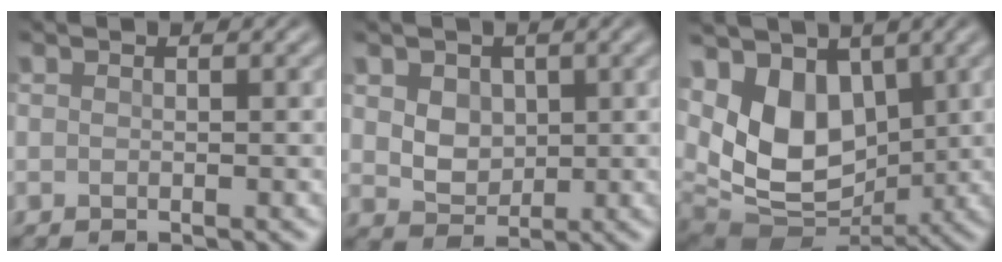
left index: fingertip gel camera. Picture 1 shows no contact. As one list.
[{"total": 3.7, "force": [1.5, 2.8, 1.9], "torque": [-0.045, 0.003, 0.032]}, {"total": 8.8, "force": [2.2, 5.9, 6.1], "torque": [-0.128, -0.007, 0.034]}]